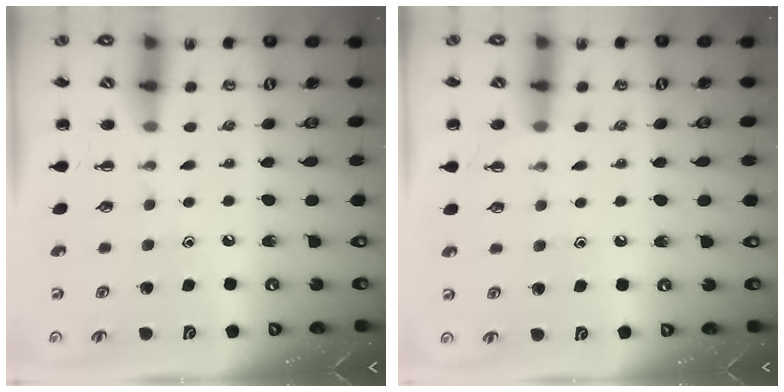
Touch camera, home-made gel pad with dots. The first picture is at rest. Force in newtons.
{"total": 7.8, "press": 7.5, "slide": 2.2}